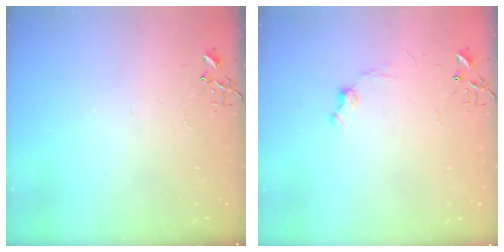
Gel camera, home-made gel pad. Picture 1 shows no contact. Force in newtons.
{"total": 5.8, "press": 5.7, "slide": 0.7}